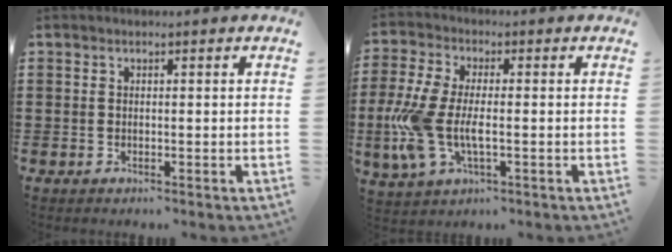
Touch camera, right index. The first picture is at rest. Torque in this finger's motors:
{"motor_torque": [2.14, 0.00, 1.05, 0.21]}